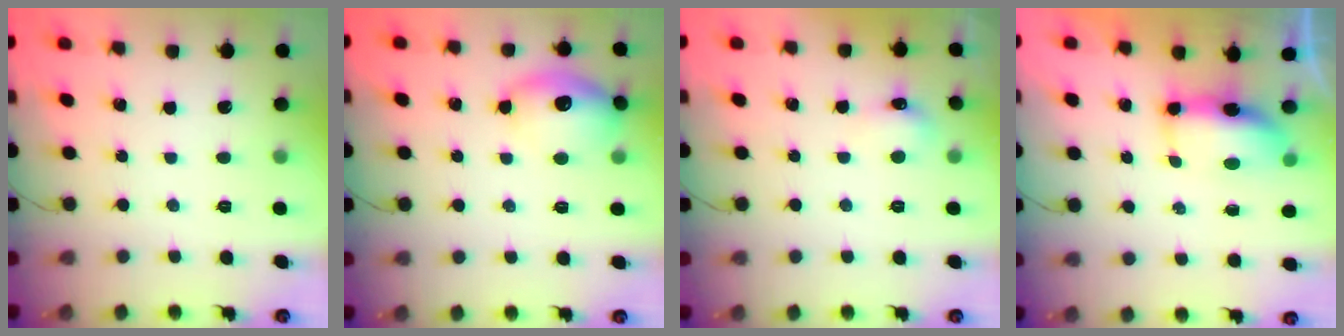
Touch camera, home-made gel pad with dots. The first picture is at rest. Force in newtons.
{"total": 13.7, "press": 13.7, "slide": 0.9}
{"total": 6.3, "press": 6.1, "slide": 1.5}
{"total": 6.5, "press": 6.4, "slide": 0.9}